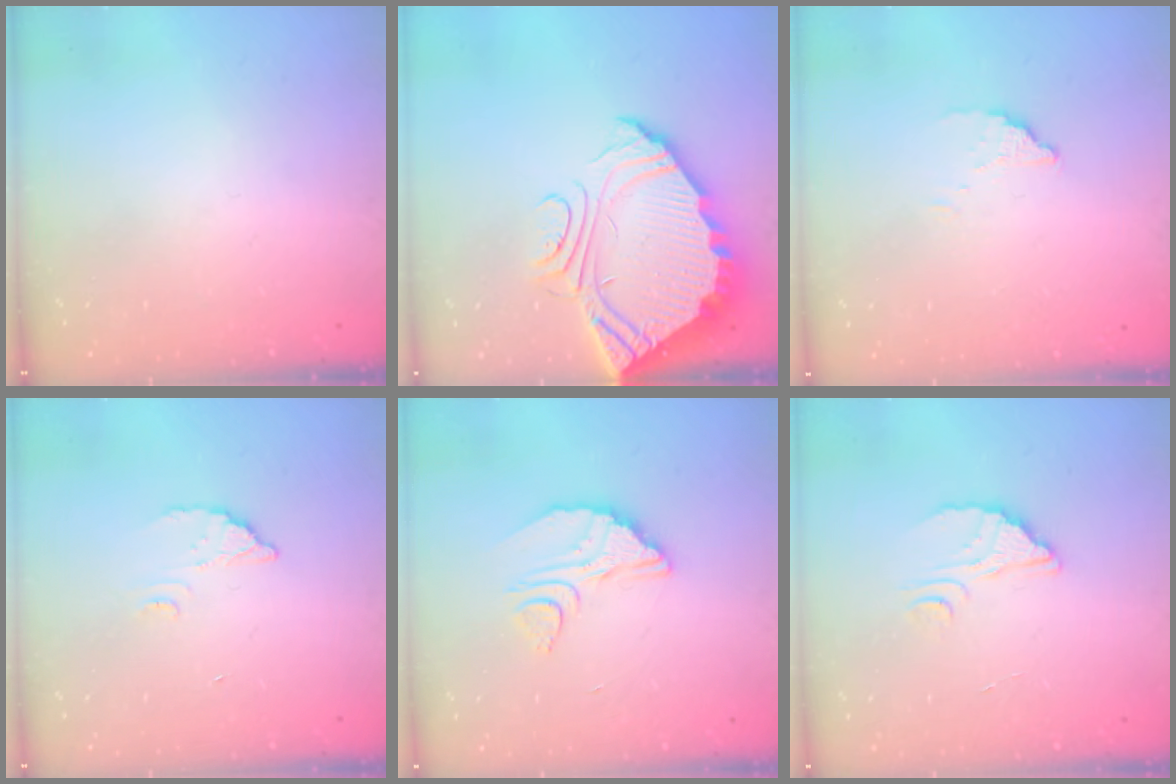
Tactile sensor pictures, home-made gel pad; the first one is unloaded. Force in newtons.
{"total": 9.5, "press": 9.5, "slide": 0.8}
{"total": 1.8, "press": 1.8, "slide": 0.1}
{"total": 2.8, "press": 2.8, "slide": 0.2}
{"total": 8.8, "press": 8.8, "slide": 0.8}
{"total": 2.9, "press": 2.9, "slide": 0.1}